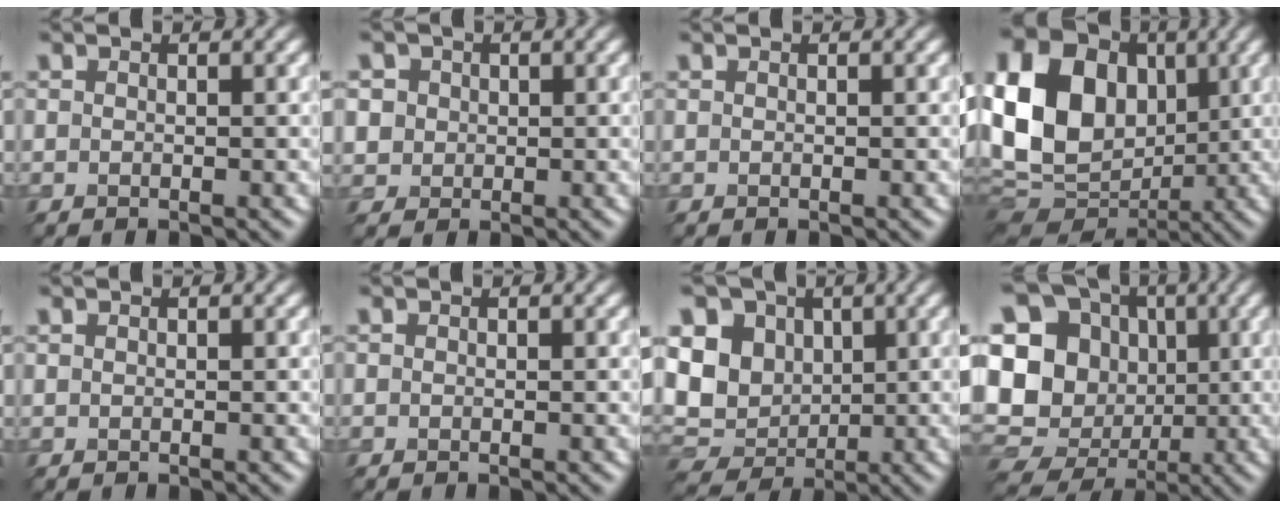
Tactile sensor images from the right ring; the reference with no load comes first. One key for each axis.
{"total": 3.3, "fx": 1.0, "fy": 3.0, "fz": 1.1, "tx": -0.033, "ty": 0.008, "tz": 0.015}
{"total": 0.0}
{"total": 18.4, "fx": 1.3, "fy": 14.3, "fz": 11.5, "tx": -0.240, "ty": 0.028, "tz": 0.009}
{"total": 0.0}
{"total": 0.0}
{"total": 11.2, "fx": 1.8, "fy": 9.0, "fz": 6.3, "tx": -0.121, "ty": 0.020, "tz": 0.008}
{"total": 17.5, "fx": -0.2, "fy": 15.5, "fz": 8.1, "tx": -0.179, "ty": 0.016, "tz": -0.027}